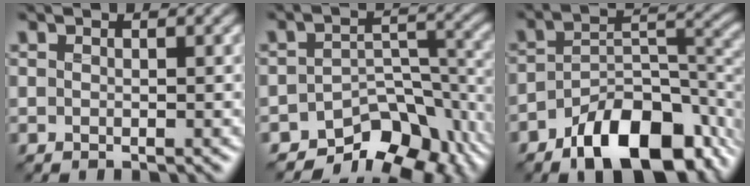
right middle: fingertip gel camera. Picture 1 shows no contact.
{"total": 9.5, "force": [-7.1, 4.6, 4.3], "torque": [-0.045, -0.014, -0.109]}
{"total": 11.5, "force": [-6.7, 5.5, 7.6], "torque": [-0.114, -0.005, -0.115]}